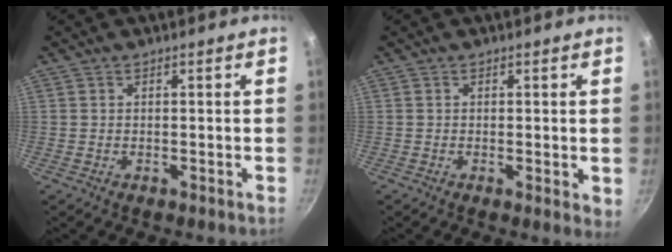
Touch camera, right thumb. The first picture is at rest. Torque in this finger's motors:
{"motor_torque": [-0.28, 0.39, -0.17, -0.01, -0.01]}